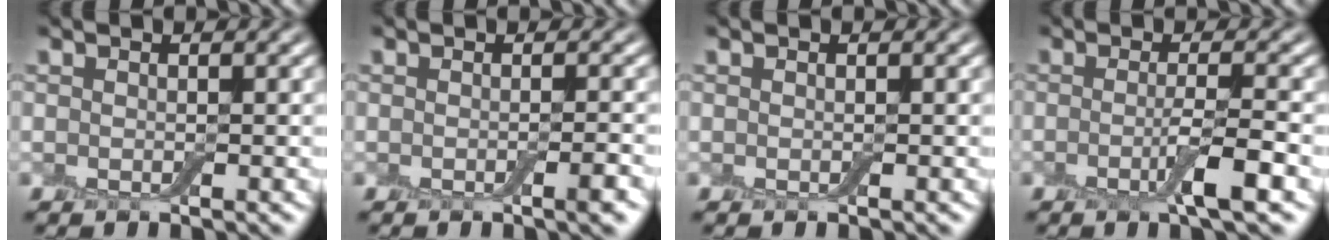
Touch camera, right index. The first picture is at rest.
{"total": 1.4, "force": [-0.7, 0.1, 1.3], "torque": [-0.018, -0.005, -0.011]}
{"total": 0.0}
{"total": 3.0, "force": [-1.2, 0.3, 2.8], "torque": [-0.048, -0.005, -0.023]}